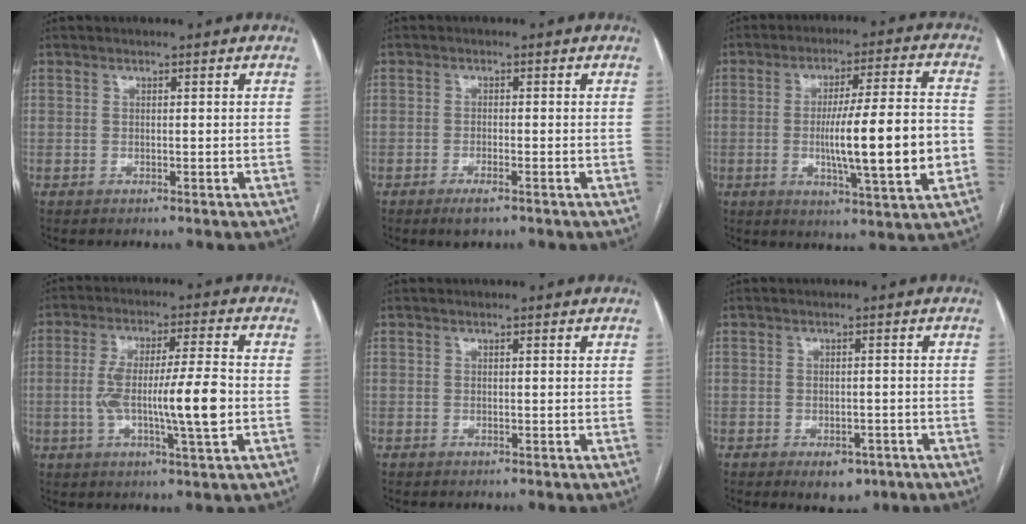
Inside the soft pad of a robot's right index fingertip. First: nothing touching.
{"total": 2.7, "force": [-1.8, 0.6, 1.9], "torque": [-0.036, -0.003, -0.029]}
{"total": 15.4, "force": [-2.4, 0.9, 15.2], "torque": [-0.242, -0.003, -0.037]}
{"total": 12.0, "force": [-1.6, 0.9, 11.9], "torque": [-0.216, 0.004, -0.028]}
{"total": 0.0}
{"total": 4.1, "force": [-2.4, 2.4, 2.3], "torque": [-0.023, 0.000, -0.021]}